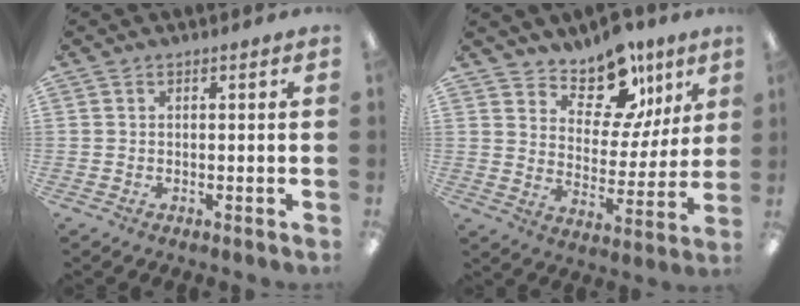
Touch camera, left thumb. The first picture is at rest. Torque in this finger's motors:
{"motor_torque": [0.31, 0.40, -0.39, -0.07, 0.01]}